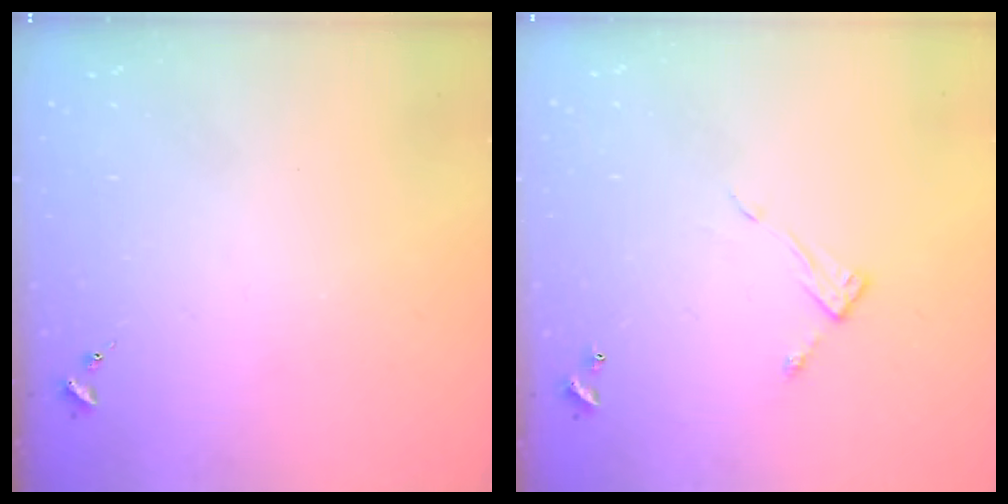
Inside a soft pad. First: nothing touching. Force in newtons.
{"total": 6.7, "press": 6.7, "slide": 0.2}